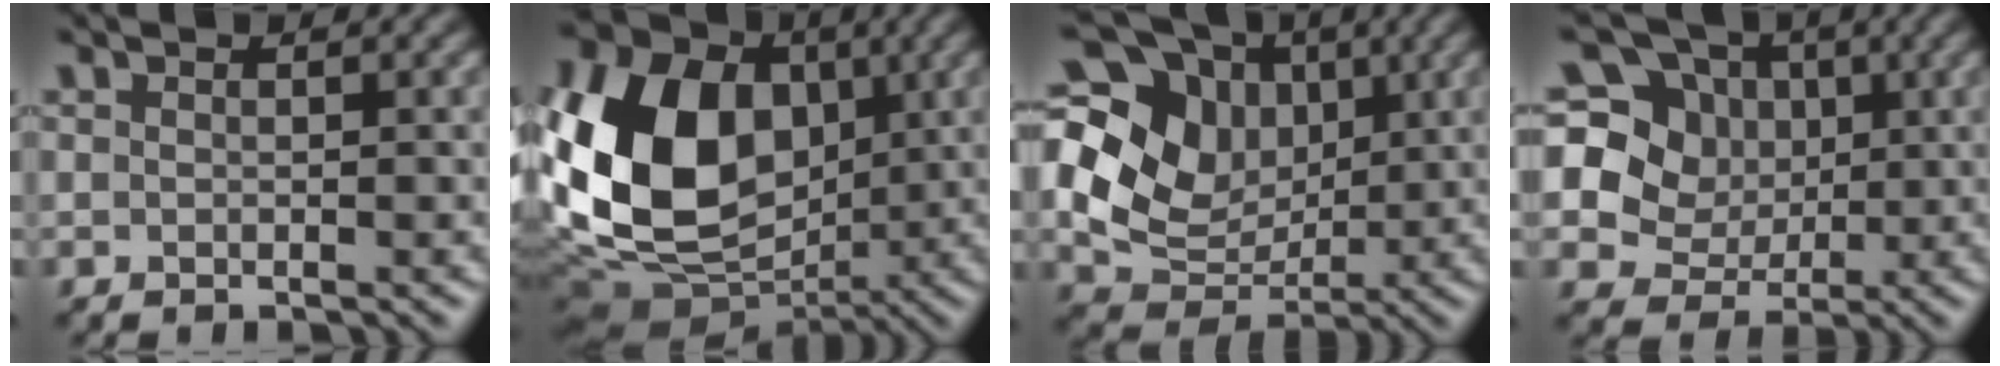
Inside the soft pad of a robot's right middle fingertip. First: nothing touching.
{"total": 13.4, "force": [1.0, 9.9, 8.9], "torque": [-0.191, 0.004, 0.001]}
{"total": 13.1, "force": [2.5, 10.8, 6.9], "torque": [-0.165, 0.023, 0.039]}
{"total": 9.1, "force": [2.1, 8.0, 3.8], "torque": [-0.083, 0.028, 0.020]}